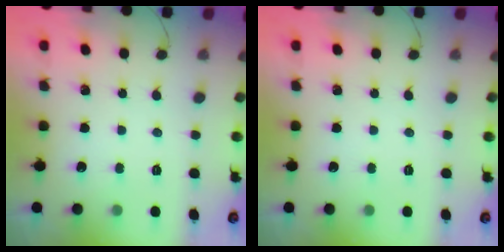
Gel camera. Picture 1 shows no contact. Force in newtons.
{"total": 0.0}